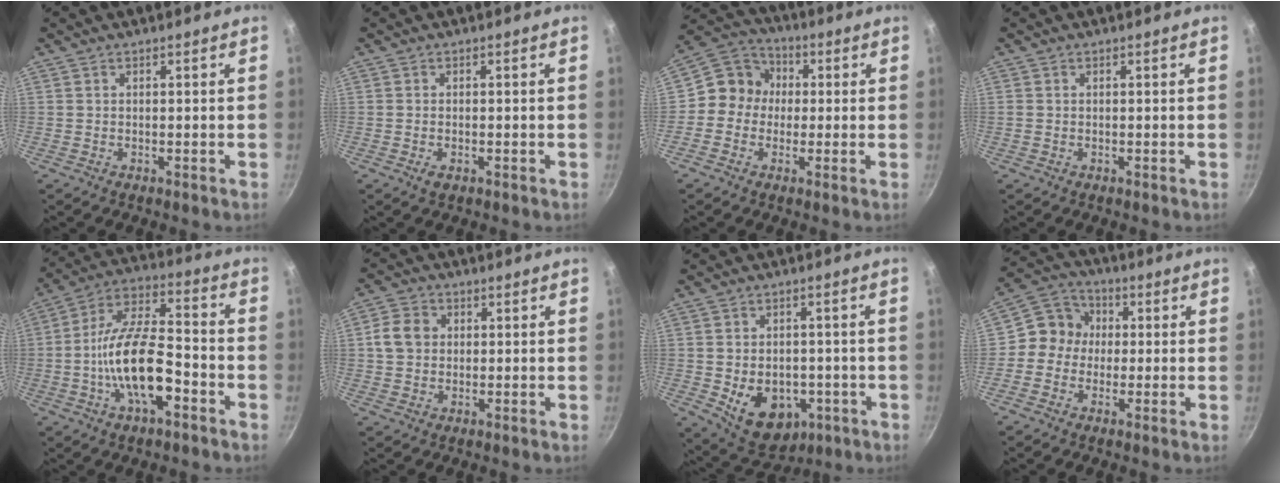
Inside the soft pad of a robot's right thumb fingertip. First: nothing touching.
{"total": 1.6, "force": [-0.6, 0.9, 1.1], "torque": [-0.022, -0.001, -0.011]}
{"total": 8.6, "force": [0.0, 8.0, 3.1], "torque": [-0.017, 0.022, -0.026]}
{"total": 0.5, "force": [-0.1, 0.5, 0.2], "torque": [-0.003, 0.001, -0.002]}
{"total": 16.7, "force": [-5.4, 7.2, 14.1], "torque": [-0.240, 0.042, -0.110]}
{"total": 5.8, "force": [0.6, 5.0, 2.9], "torque": [-0.037, 0.007, 0.001]}
{"total": 12.4, "force": [-3.3, 9.0, 8.0], "torque": [-0.088, 0.002, -0.029]}
{"total": 7.9, "force": [-0.1, 7.3, 2.8], "torque": [-0.013, 0.020, -0.027]}